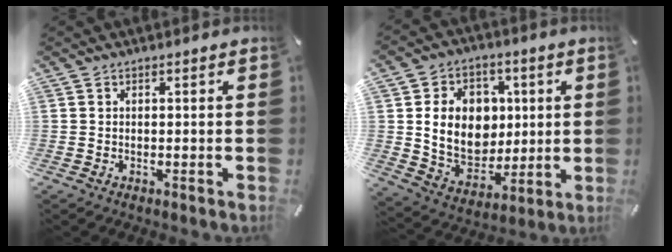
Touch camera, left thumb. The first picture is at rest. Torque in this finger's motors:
{"motor_torque": [0.64, 0.65, 0.48, 0.01, 0.18]}